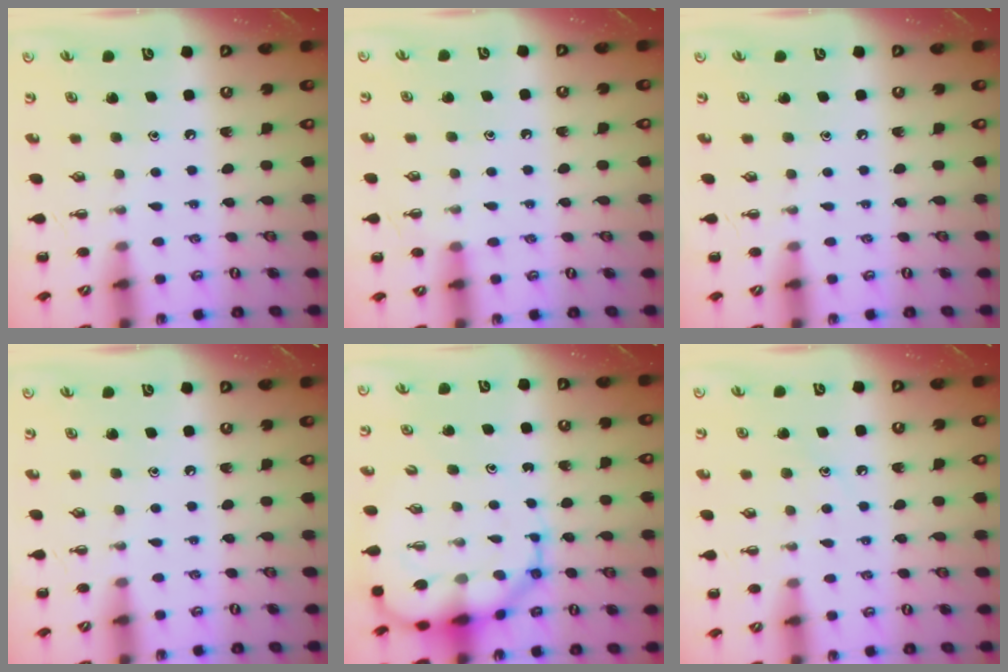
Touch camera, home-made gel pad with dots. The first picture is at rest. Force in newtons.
{"total": 7.8, "press": 7.5, "slide": 2.2}
{"total": 0.0}
{"total": 0.0}
{"total": 12.9, "press": 12.4, "slide": 3.5}
{"total": 6.6, "press": 6.5, "slide": 1.4}